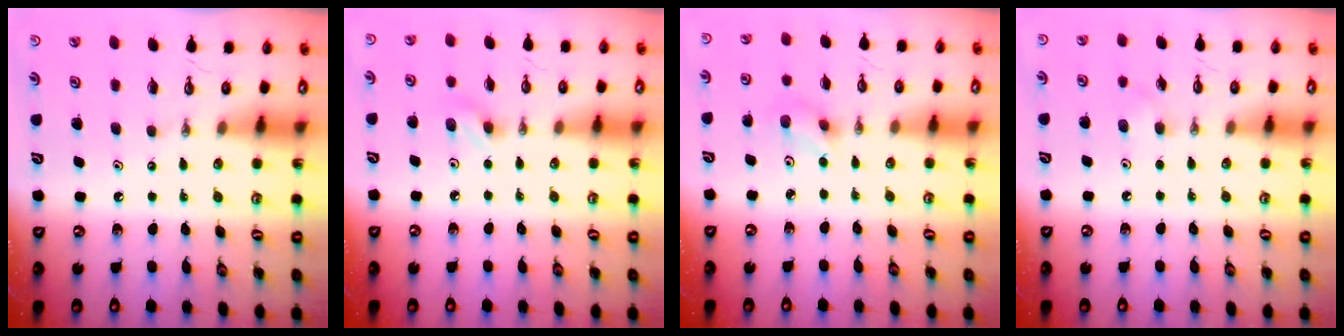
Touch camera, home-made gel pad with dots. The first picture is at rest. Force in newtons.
{"total": 5.7, "press": 5.5, "slide": 1.6}
{"total": 3.7, "press": 3.6, "slide": 0.9}
{"total": 5.3, "press": 5.1, "slide": 1.3}